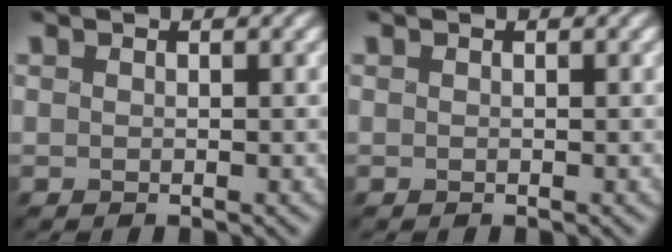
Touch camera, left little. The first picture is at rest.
{"total": 0.0}